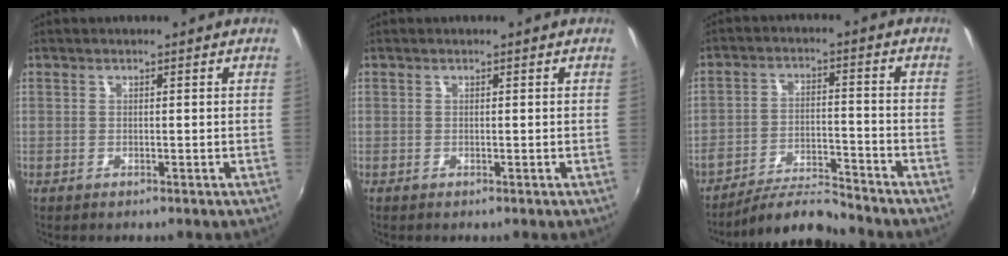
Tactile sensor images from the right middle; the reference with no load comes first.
{"total": 0.0}
{"total": 8.5, "force": [-8.2, 0.2, 2.1], "torque": [-0.053, 0.004, -0.144]}